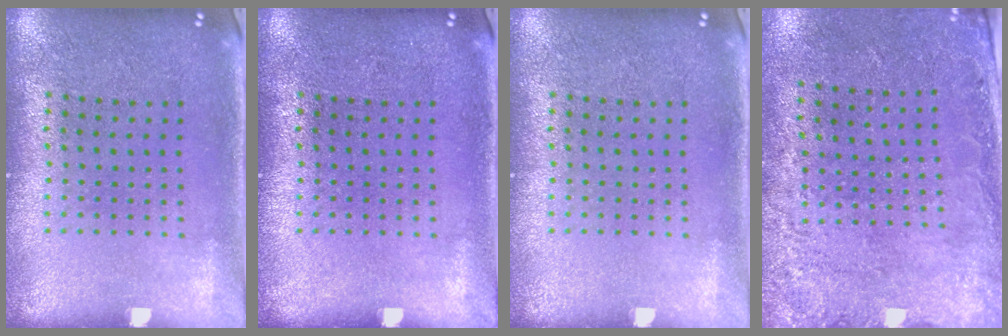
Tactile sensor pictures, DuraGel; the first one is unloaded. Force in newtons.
{"total": 0.0}
{"total": 0.0}
{"total": 2.8, "press": 1.9, "slide": 2.1}